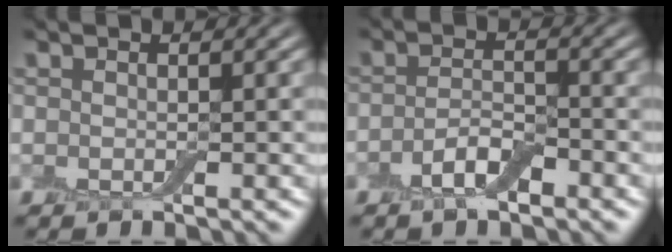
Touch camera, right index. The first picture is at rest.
{"total": 2.9, "force": [-1.6, 1.2, 2.1], "torque": [-0.041, 0.006, -0.034]}